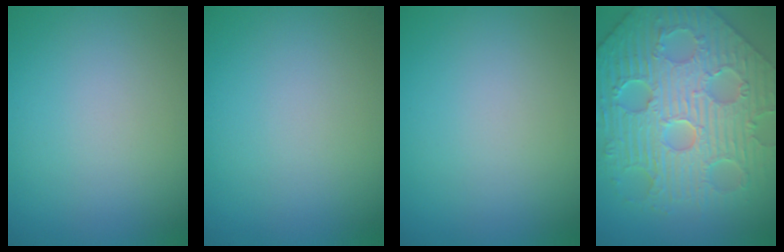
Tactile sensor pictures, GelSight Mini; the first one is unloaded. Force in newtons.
{"total": 0.0}
{"total": 0.0}
{"total": 9.6, "press": 7.6, "slide": 5.8}